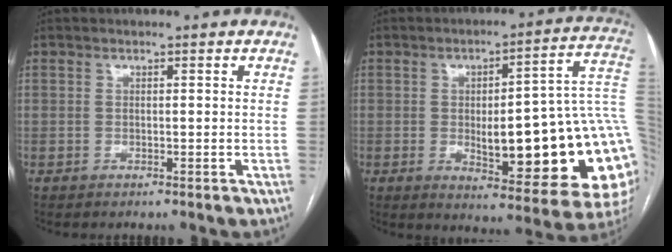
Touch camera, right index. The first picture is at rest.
{"total": 25.1, "force": [-2.0, 5.6, 24.4], "torque": [-0.224, 0.021, -0.013]}